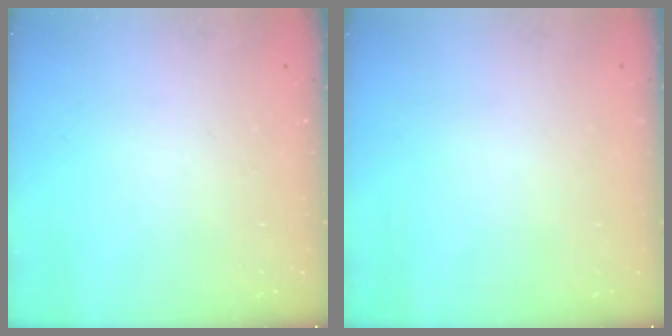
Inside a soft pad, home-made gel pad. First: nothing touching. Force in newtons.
{"total": 0.0}